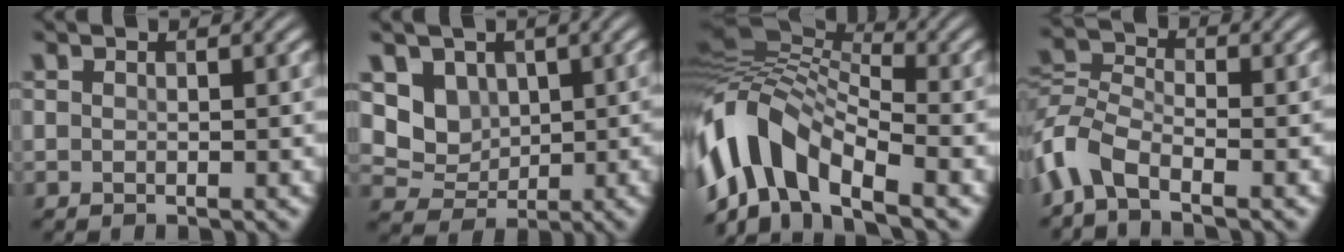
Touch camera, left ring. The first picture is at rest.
{"total": 4.7, "force": [1.3, 4.1, 1.9], "torque": [-0.032, -0.019, 0.016]}
{"total": 10.5, "force": [-6.0, 5.3, 6.9], "torque": [-0.138, 0.026, -0.124]}
{"total": 6.7, "force": [-5.3, 2.7, 3.1], "torque": [-0.072, 0.001, -0.121]}